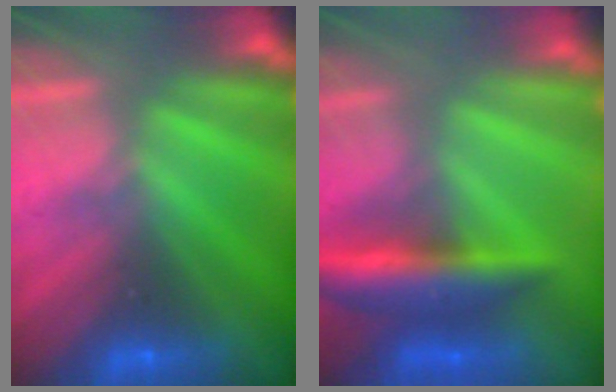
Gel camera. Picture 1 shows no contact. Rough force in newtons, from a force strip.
{"total": 8.3}